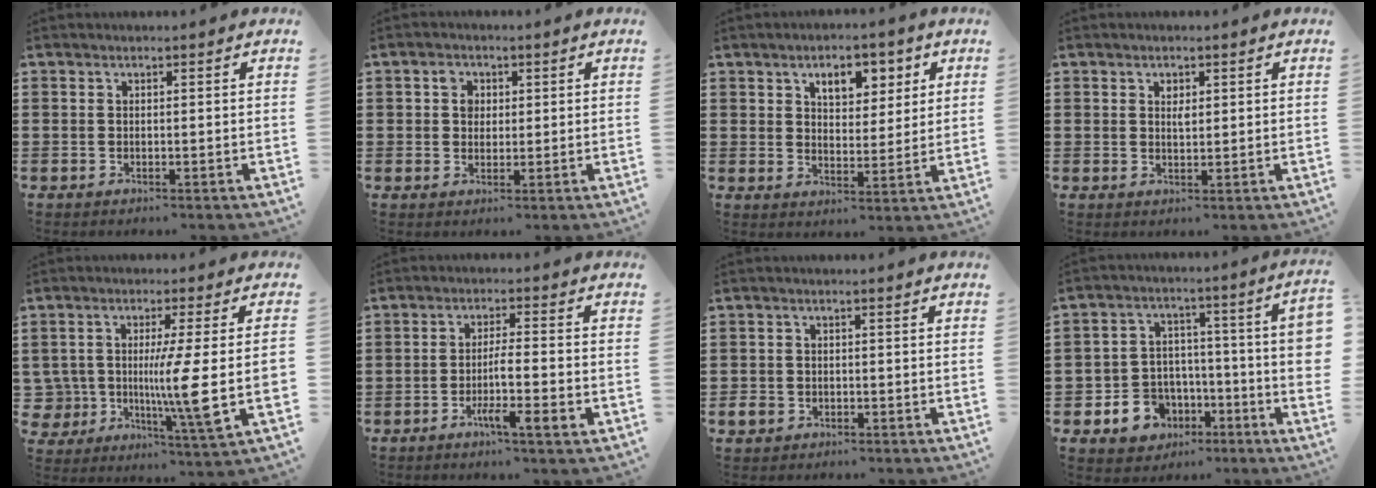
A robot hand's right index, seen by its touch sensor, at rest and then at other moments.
{"total": 2.7, "force": [0.7, 2.3, 1.3], "torque": [-0.034, 0.012, 0.012]}
{"total": 5.7, "force": [3.0, 3.4, 3.4], "torque": [-0.058, 0.005, 0.046]}
{"total": 1.5, "force": [0.6, 0.8, 1.1], "torque": [-0.015, 0.002, 0.009]}
{"total": 10.3, "force": [-1.5, 2.1, 10.0], "torque": [-0.202, -0.018, -0.035]}
{"total": 5.4, "force": [-2.3, 0.1, 4.9], "torque": [-0.086, -0.007, -0.042]}
{"total": 2.0, "force": [-1.0, 1.6, 0.7], "torque": [-0.023, -0.002, -0.024]}
{"total": 7.0, "force": [-3.3, 5.2, 3.3], "torque": [-0.077, 0.023, -0.059]}